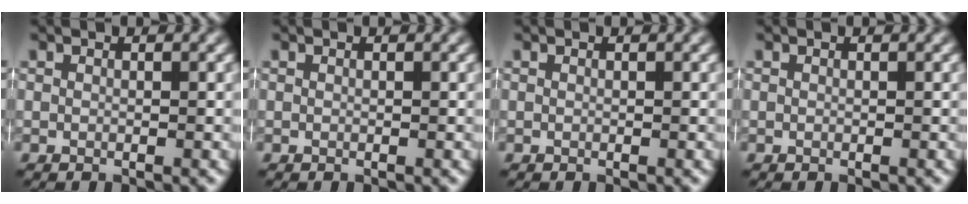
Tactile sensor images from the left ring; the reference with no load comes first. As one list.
[{"total": 0.0}, {"total": 0.0}, {"total": 0.0}]